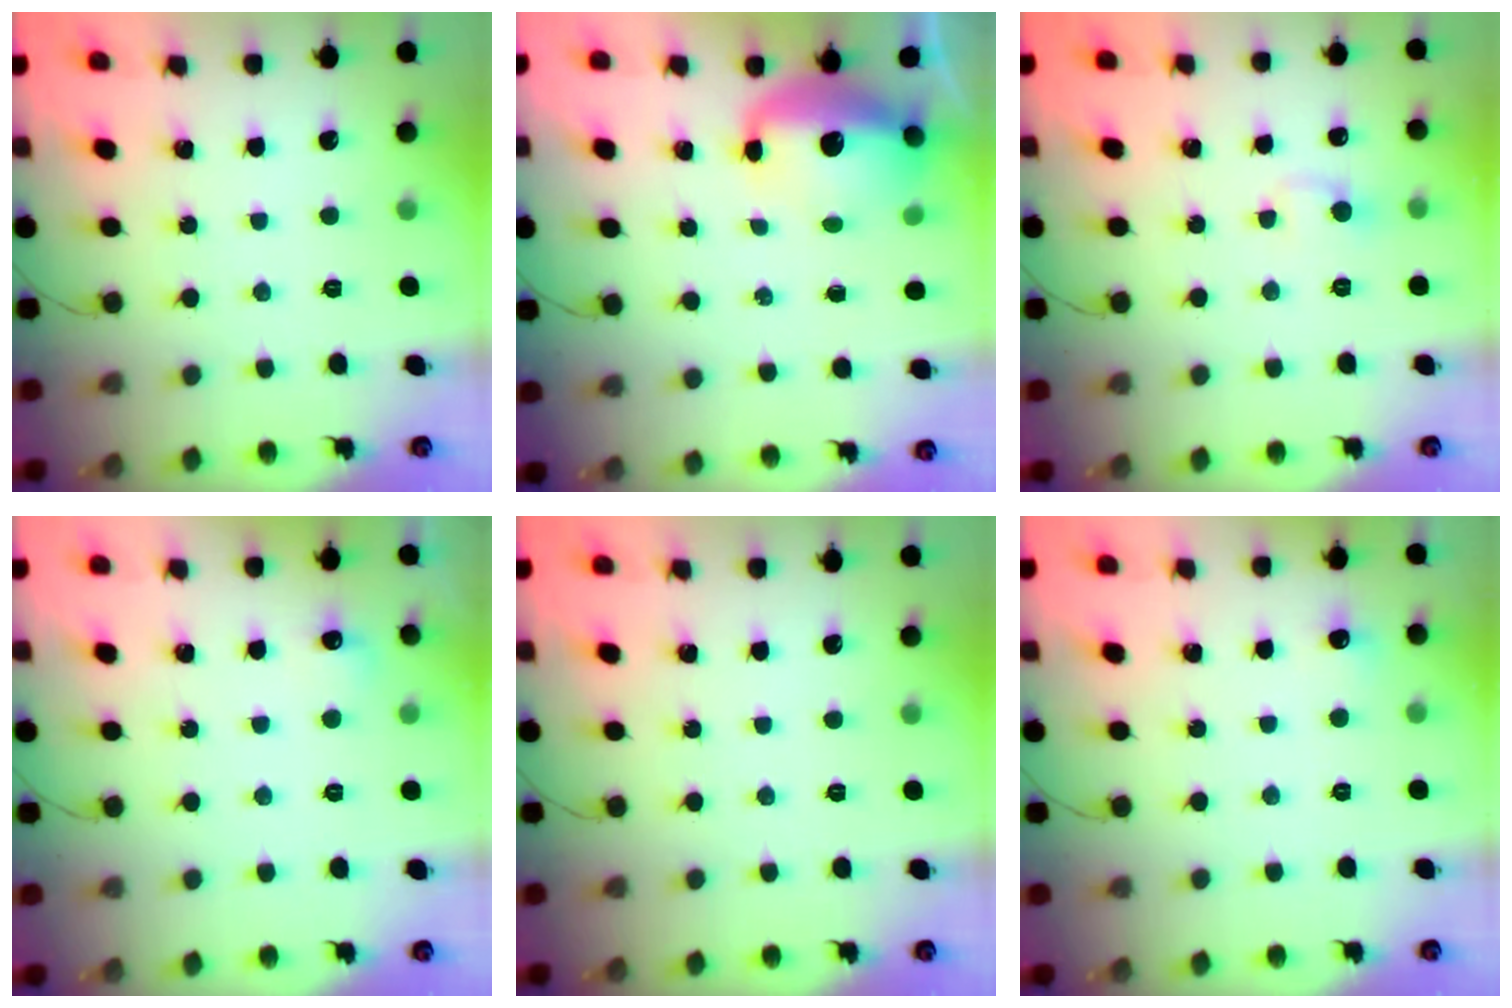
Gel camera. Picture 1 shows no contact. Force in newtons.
{"total": 11.3, "press": 11.0, "slide": 2.7}
{"total": 3.8, "press": 3.6, "slide": 1.2}
{"total": 5.3, "press": 5.1, "slide": 1.4}
{"total": 0.0}
{"total": 4.8, "press": 4.5, "slide": 1.4}